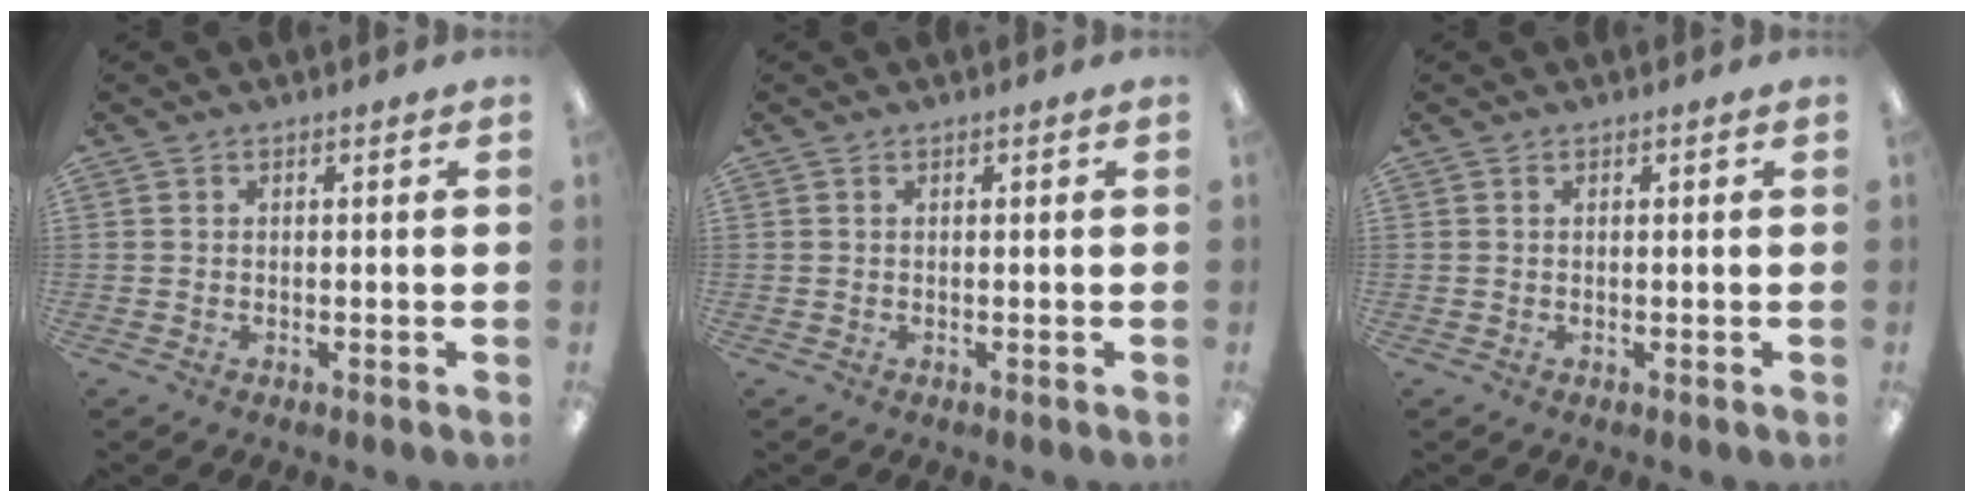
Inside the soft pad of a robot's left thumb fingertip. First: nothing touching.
{"total": 0.0}
{"total": 0.0}